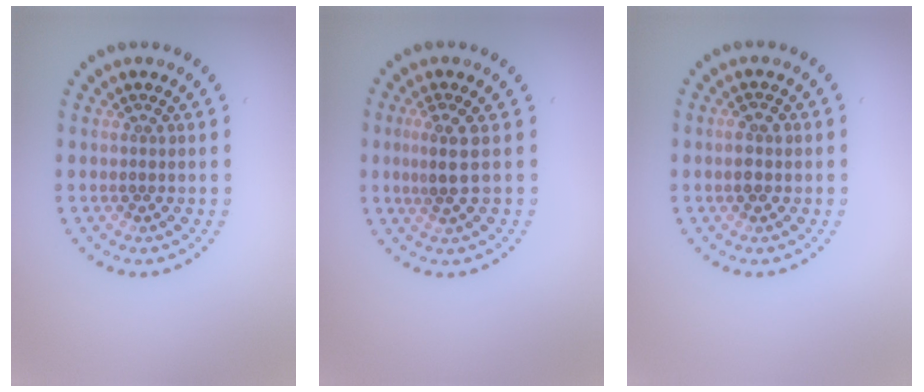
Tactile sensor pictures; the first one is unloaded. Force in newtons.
{"total": 2.1, "press": 1.5, "slide": 1.4}
{"total": 1.3, "press": 1.3, "slide": 0.1}